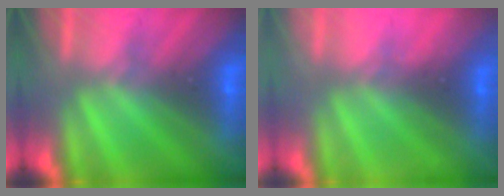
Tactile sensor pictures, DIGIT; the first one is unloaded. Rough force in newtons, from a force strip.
{"total": 2.2}